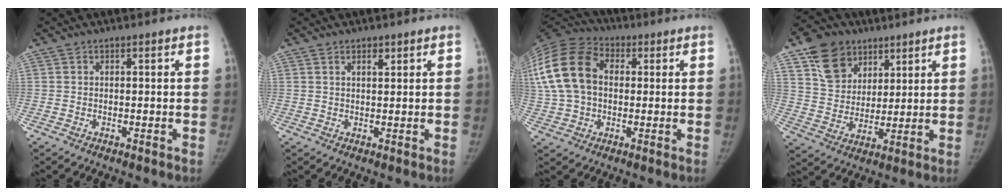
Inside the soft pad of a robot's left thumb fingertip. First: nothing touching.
{"total": 1.7, "force": [1.1, 0.6, 1.0], "torque": [-0.011, -0.006, 0.018]}
{"total": 21.3, "force": [3.6, 15.3, 14.4], "torque": [-0.327, 0.043, 0.065]}
{"total": 12.6, "force": [7.2, 9.2, 4.8], "torque": [-0.058, -0.025, 0.136]}